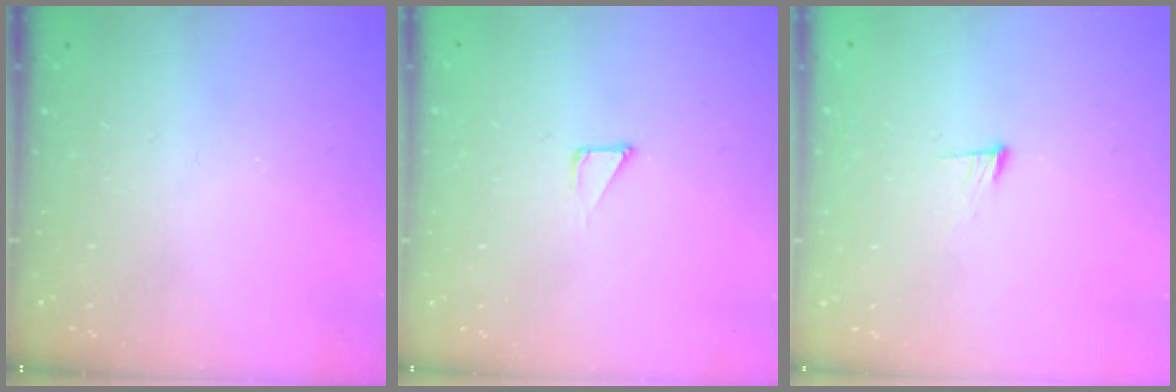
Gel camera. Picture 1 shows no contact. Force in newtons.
{"total": 1.3, "press": 1.3, "slide": 0.0}
{"total": 8.9, "press": 8.8, "slide": 1.6}